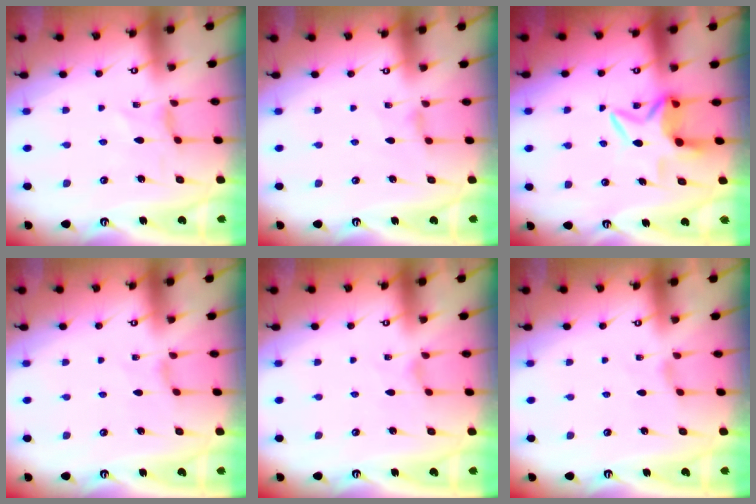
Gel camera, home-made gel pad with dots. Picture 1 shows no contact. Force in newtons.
{"total": 1.4, "press": 1.3, "slide": 0.5}
{"total": 7.2, "press": 7.2, "slide": 0.6}
{"total": 0.0}
{"total": 0.9, "press": 0.8, "slide": 0.3}
{"total": 0.8, "press": 0.7, "slide": 0.4}